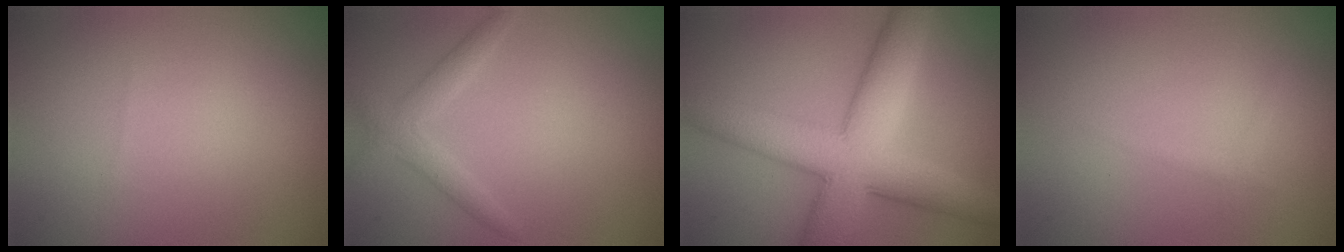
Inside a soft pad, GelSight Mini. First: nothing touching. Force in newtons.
{"total": 2.0, "press": 2.0, "slide": 0.1}
{"total": 8.9, "press": 8.9, "slide": 0.2}
{"total": 0.8, "press": 0.8, "slide": 0.0}